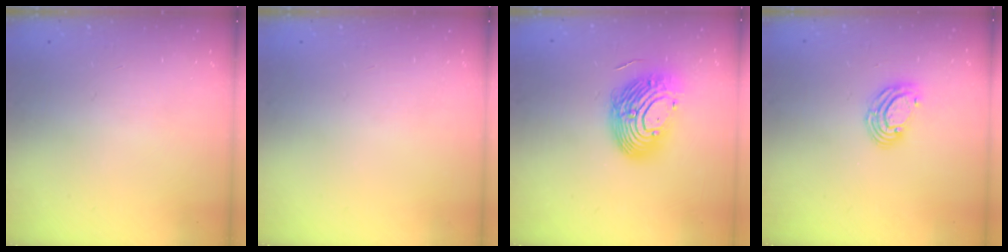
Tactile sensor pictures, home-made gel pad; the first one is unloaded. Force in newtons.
{"total": 0.0}
{"total": 15.1, "press": 14.8, "slide": 2.7}
{"total": 6.5, "press": 6.4, "slide": 0.8}